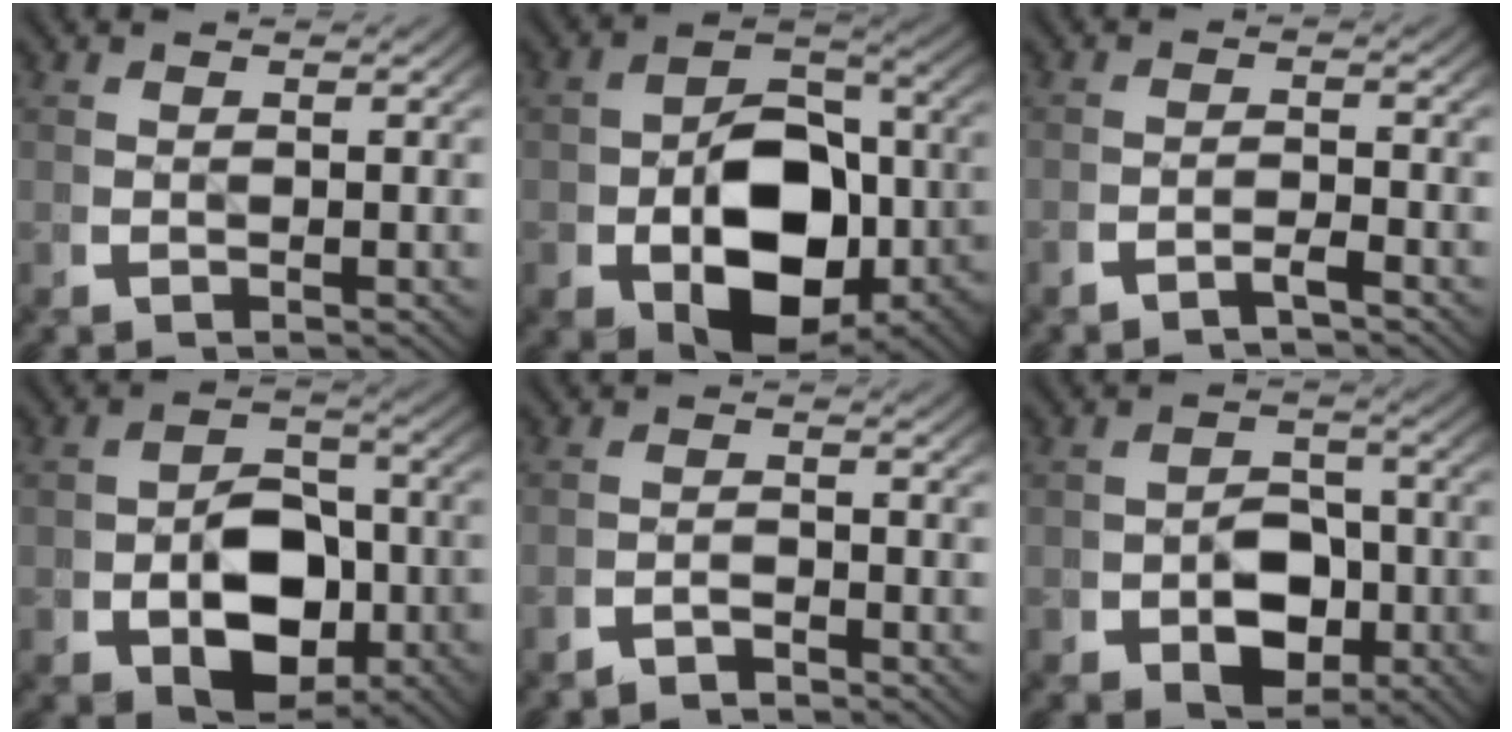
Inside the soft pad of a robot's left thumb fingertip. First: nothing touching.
{"total": 14.0, "force": [-2.4, 9.1, 10.4], "torque": [-0.180, -0.055, -0.013]}
{"total": 1.7, "force": [-1.6, 0.0, 0.6], "torque": [-0.007, 0.000, -0.035]}
{"total": 9.0, "force": [-1.6, 6.2, 6.3], "torque": [-0.108, -0.034, -0.012]}
{"total": 2.0, "force": [-1.9, 0.3, 0.2], "torque": [0.000, -0.004, -0.037]}
{"total": 5.9, "force": [-1.5, 4.4, 3.7], "torque": [-0.056, -0.025, -0.014]}